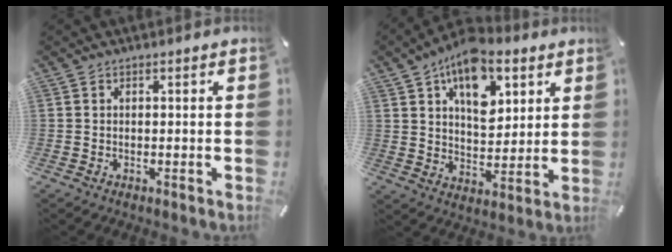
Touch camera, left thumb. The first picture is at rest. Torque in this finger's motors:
{"motor_torque": [2.45, 2.56, 1.68, -1.09, 0.16]}